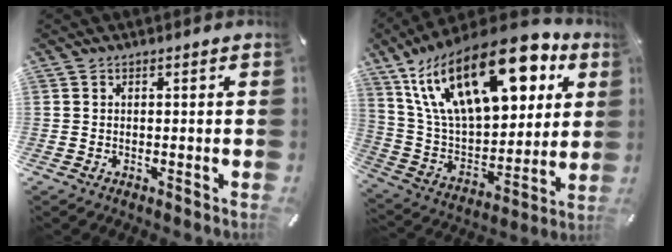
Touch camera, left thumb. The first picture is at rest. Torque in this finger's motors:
{"motor_torque": [3.32, 1.68, 1.64, -1.14, 1.05]}